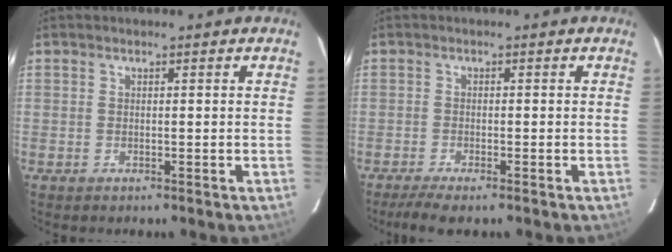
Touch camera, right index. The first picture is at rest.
{"total": 3.8, "force": [-2.9, 0.5, 2.5], "torque": [-0.046, -0.008, -0.049]}